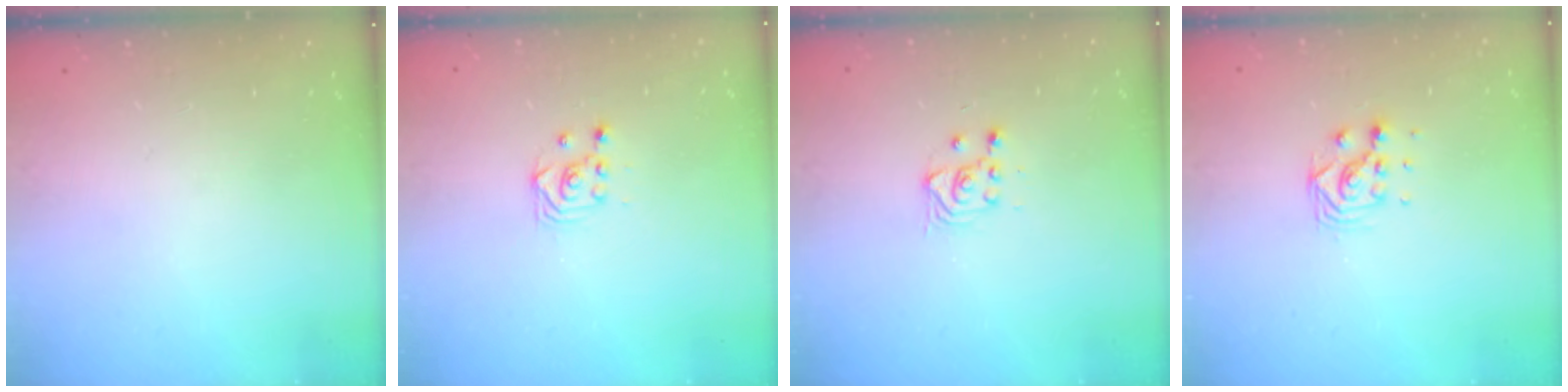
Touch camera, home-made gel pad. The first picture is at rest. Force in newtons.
{"total": 3.3, "press": 3.3, "slide": 0.4}
{"total": 3.6, "press": 3.3, "slide": 1.4}
{"total": 6.8, "press": 6.8, "slide": 0.4}